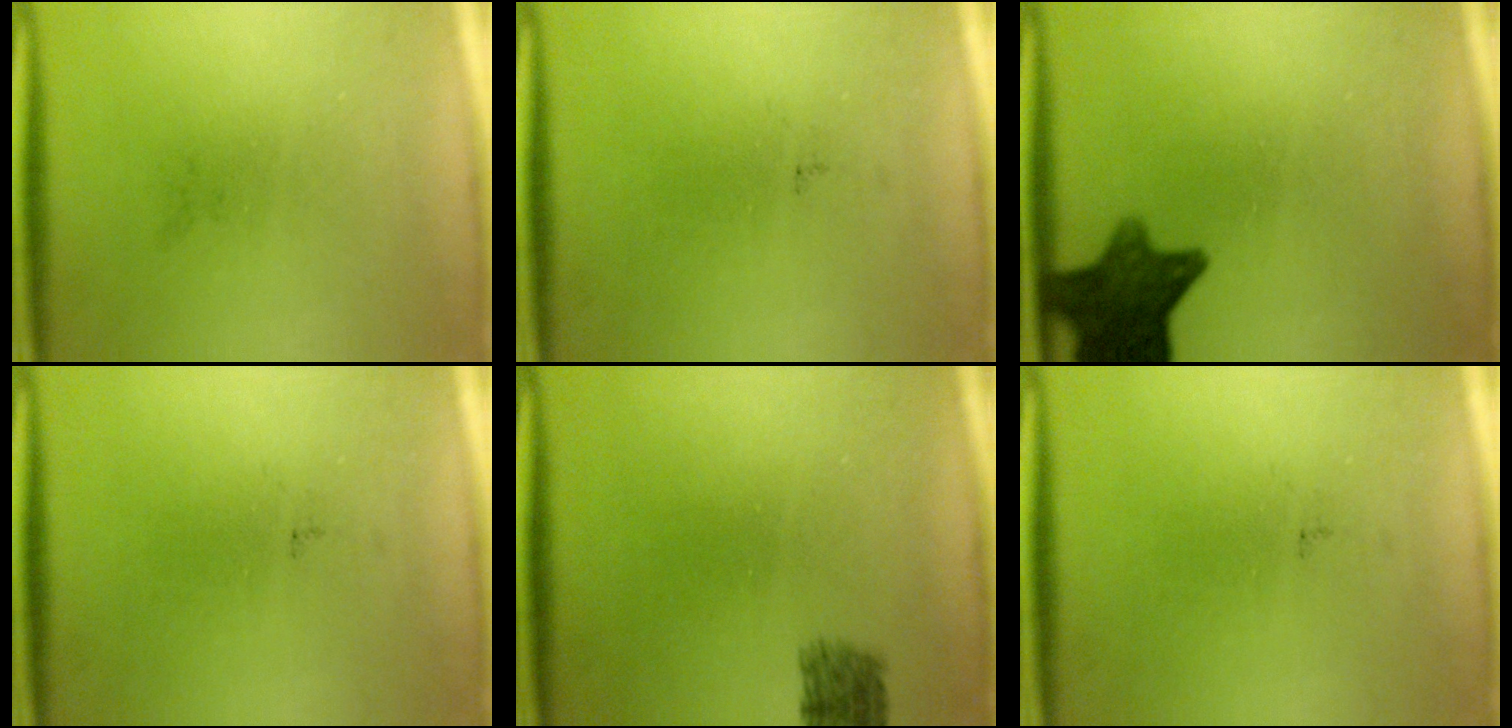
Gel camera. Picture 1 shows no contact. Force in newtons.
{"total": 0.0}
{"total": 10.6}
{"total": 0.0}
{"total": 2.5}
{"total": 0.0}